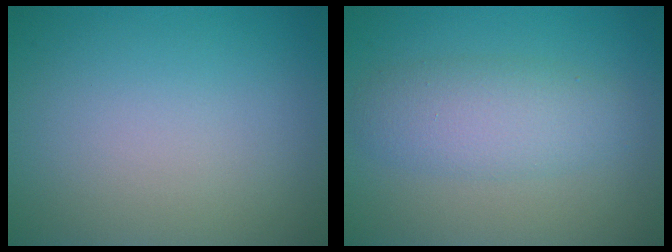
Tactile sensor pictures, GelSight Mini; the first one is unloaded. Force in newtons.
{"total": 3.9, "press": 3.9, "slide": 0.0}